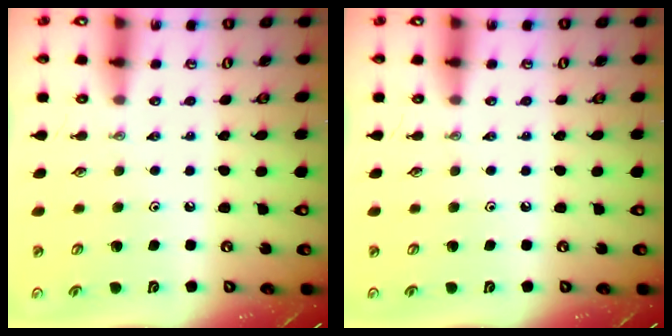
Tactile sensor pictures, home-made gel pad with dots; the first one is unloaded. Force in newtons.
{"total": 0.0}